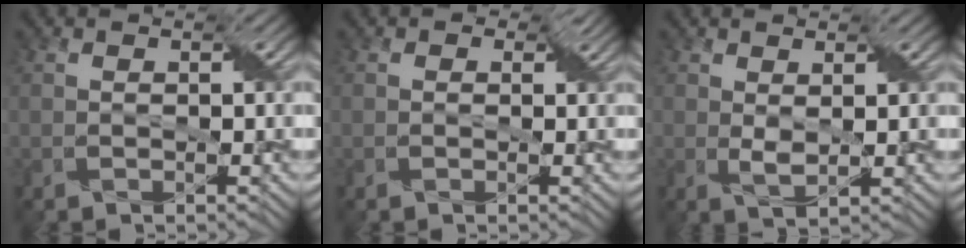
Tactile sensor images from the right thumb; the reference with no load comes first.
{"total": 1.7, "force": [0.5, 1.3, 0.9], "torque": [-0.011, -0.005, 0.004]}
{"total": 2.1, "force": [0.8, 1.0, 1.6], "torque": [-0.038, -0.004, 0.018]}